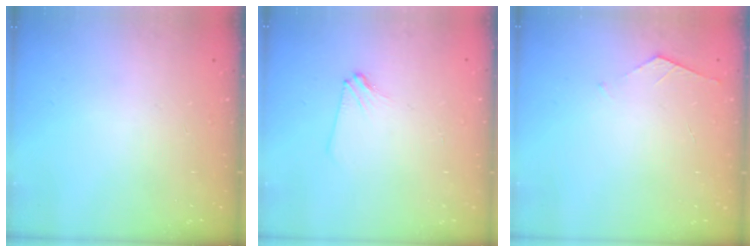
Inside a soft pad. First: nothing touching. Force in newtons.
{"total": 2.9, "press": 2.9, "slide": 0.5}
{"total": 3.7, "press": 3.6, "slide": 0.4}